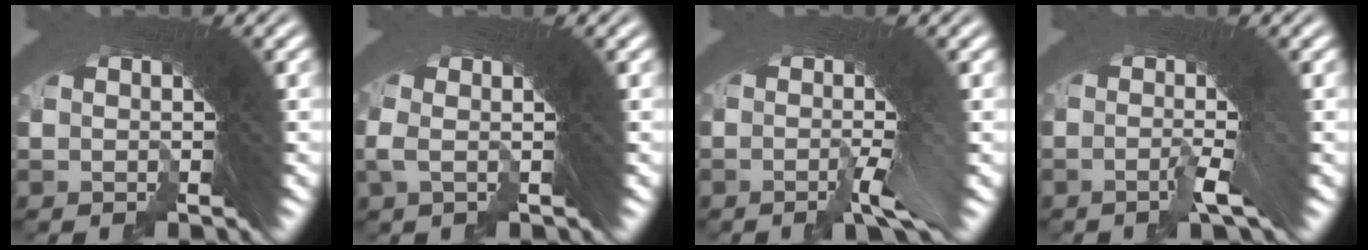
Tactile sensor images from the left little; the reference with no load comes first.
{"total": 2.1, "force": [0.3, 0.1, 2.1], "torque": [-0.027, 0.011, -0.001]}
{"total": 3.1, "force": [-1.3, -0.4, 2.8], "torque": [-0.031, 0.012, -0.030]}
{"total": 2.4, "force": [-1.1, -0.7, 2.0], "torque": [-0.024, 0.010, -0.026]}